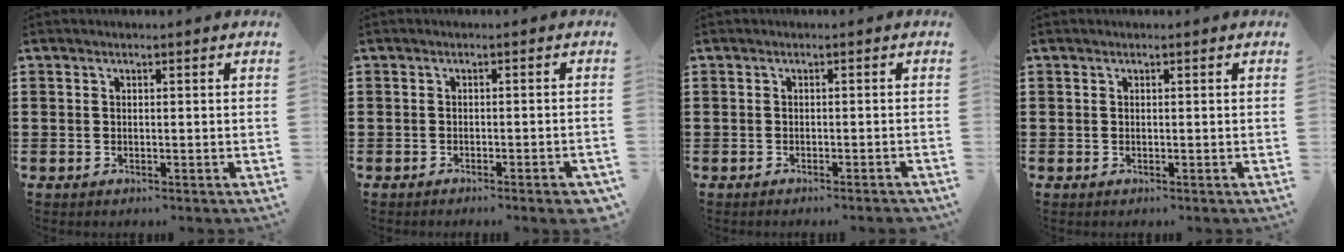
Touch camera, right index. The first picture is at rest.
{"total": 1.9, "force": [-1.5, 0.0, 1.3], "torque": [-0.020, 0.000, -0.027]}
{"total": 1.0, "force": [-0.9, -0.2, 0.4], "torque": [-0.007, -0.002, -0.017]}
{"total": 0.0}